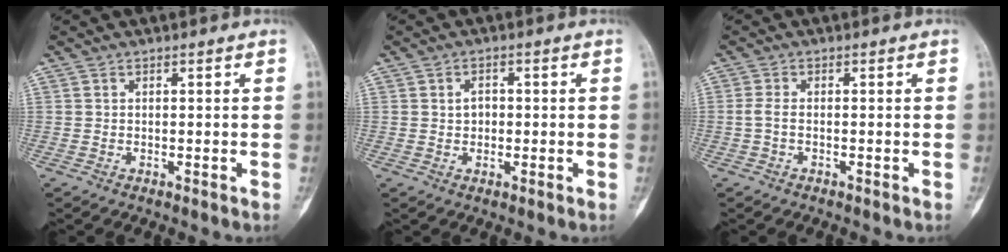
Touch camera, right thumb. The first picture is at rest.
{"total": 2.3, "force": [0.2, 1.8, 1.5], "torque": [-0.015, 0.004, 0.002]}
{"total": 1.8, "force": [-0.4, 0.8, 1.6], "torque": [-0.037, 0.001, -0.009]}